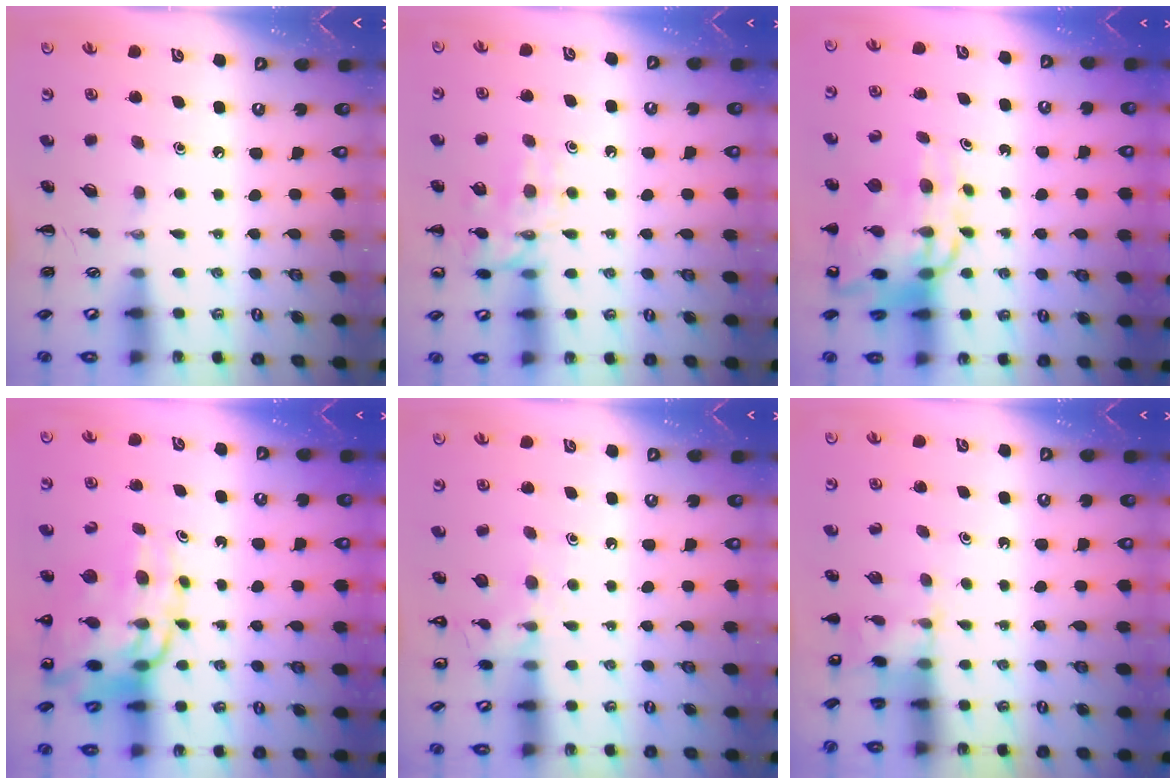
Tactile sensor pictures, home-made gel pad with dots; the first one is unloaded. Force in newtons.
{"total": 12.4, "press": 12.3, "slide": 0.8}
{"total": 12.1, "press": 11.7, "slide": 3.3}
{"total": 14.6, "press": 14.0, "slide": 4.2}
{"total": 7.4, "press": 7.3, "slide": 1.5}
{"total": 3.6, "press": 3.5, "slide": 0.9}